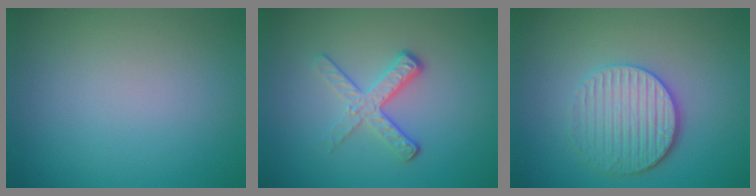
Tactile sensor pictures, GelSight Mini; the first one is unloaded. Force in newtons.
{"total": 3.4, "press": 2.4, "slide": 2.4}
{"total": 4.0, "press": 3.4, "slide": 2.0}